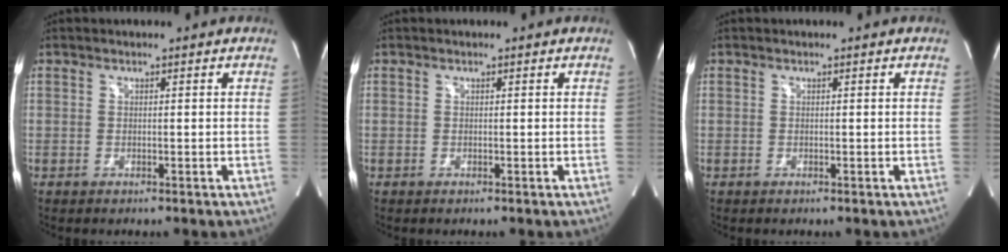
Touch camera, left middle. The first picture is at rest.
{"total": 0.0}
{"total": 0.0}